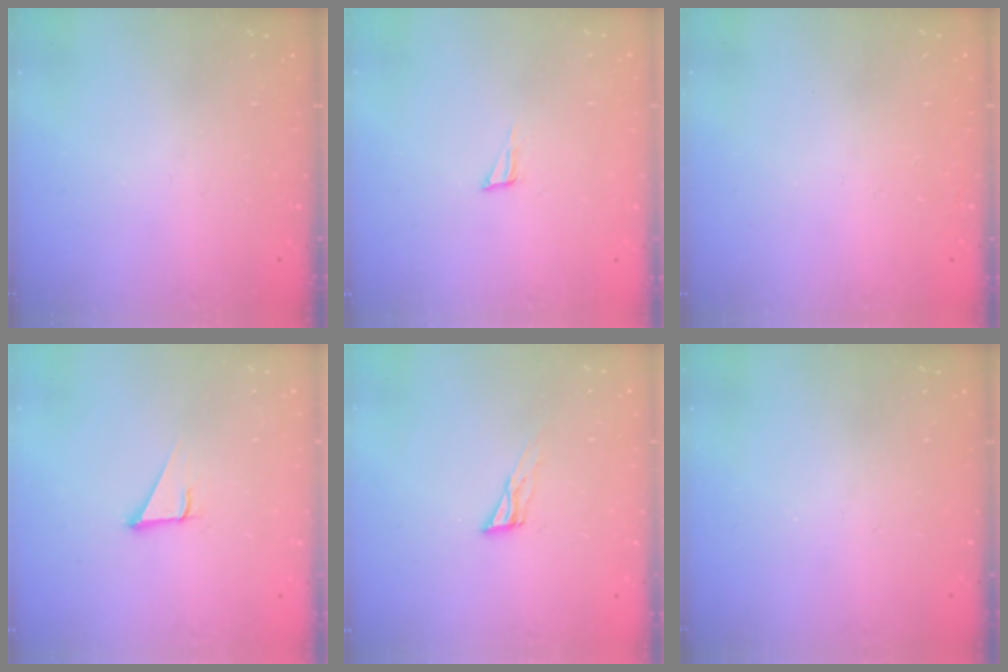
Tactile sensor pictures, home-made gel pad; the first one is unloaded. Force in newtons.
{"total": 2.9, "press": 2.9, "slide": 0.2}
{"total": 1.6, "press": 1.6, "slide": 0.1}
{"total": 2.8, "press": 2.8, "slide": 0.1}
{"total": 6.7, "press": 6.6, "slide": 0.4}
{"total": 0.0}